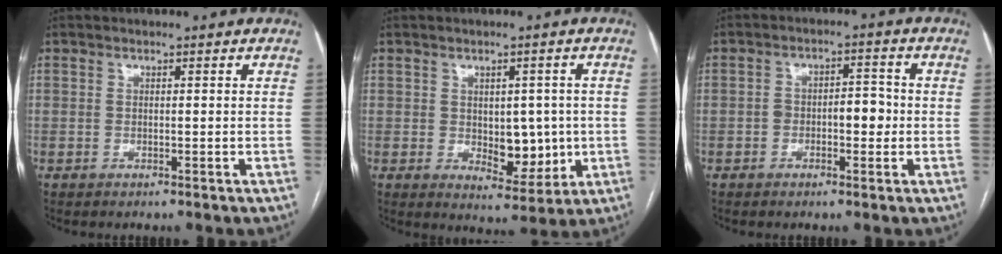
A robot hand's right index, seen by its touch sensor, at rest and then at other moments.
{"total": 7.3, "force": [-0.3, 4.1, 6.0], "torque": [-0.074, 0.001, 0.010]}
{"total": 4.8, "force": [-0.8, 2.4, 4.1], "torque": [-0.060, 0.019, -0.010]}